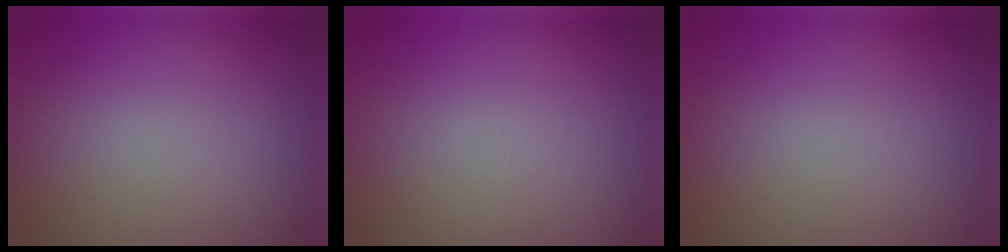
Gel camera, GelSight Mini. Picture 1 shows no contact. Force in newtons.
{"total": 0.0}
{"total": 0.0}